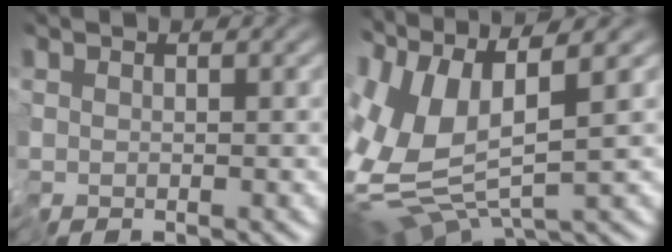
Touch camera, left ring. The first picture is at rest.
{"total": 8.2, "force": [0.9, 2.7, 7.7], "torque": [-0.181, -0.001, 0.019]}